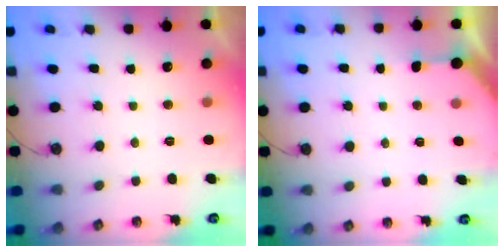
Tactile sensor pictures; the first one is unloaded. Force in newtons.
{"total": 2.0, "press": 2.0, "slide": 0.2}